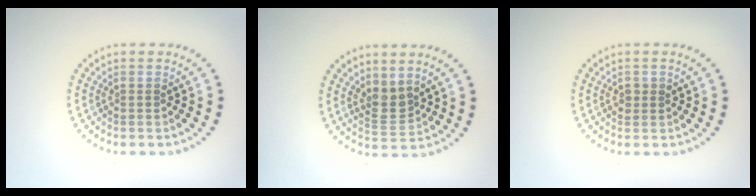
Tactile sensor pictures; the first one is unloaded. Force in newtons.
{"total": 2.1, "press": 1.7, "slide": 1.1}
{"total": 0.9, "press": 0.9, "slide": 0.1}